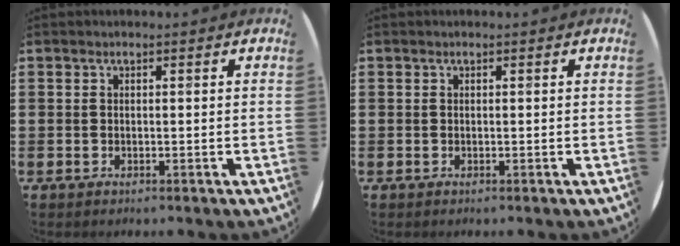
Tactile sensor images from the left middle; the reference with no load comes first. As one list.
[{"total": 0.0}]